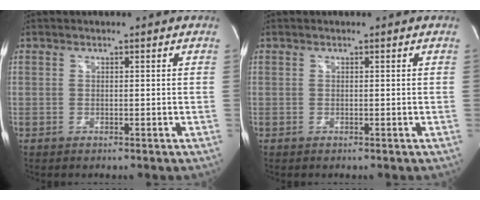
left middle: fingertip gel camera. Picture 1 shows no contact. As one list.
[{"total": 0.0}]